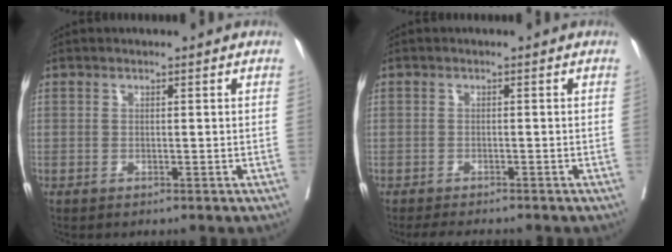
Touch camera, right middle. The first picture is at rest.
{"total": 3.3, "force": [-2.9, 1.1, 1.1], "torque": [-0.021, -0.008, -0.045]}